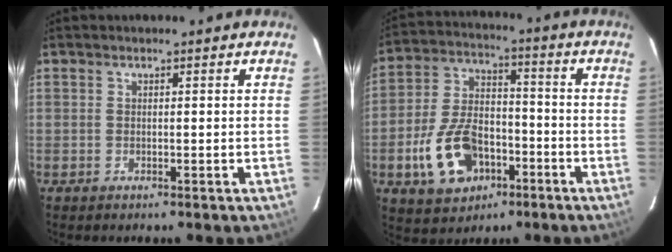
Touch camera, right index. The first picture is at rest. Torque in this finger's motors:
{"motor_torque": [1.17, -0.97, 0.33, 0.14]}